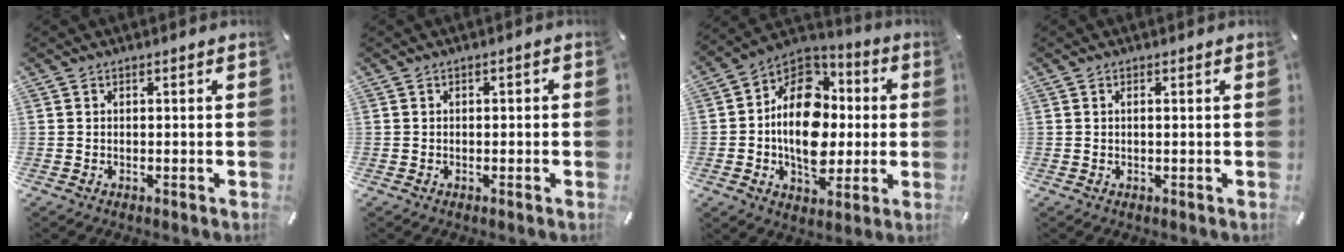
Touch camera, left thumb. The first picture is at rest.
{"total": 0.9, "force": [-0.5, 0.6, 0.6], "torque": [-0.012, 0.001, -0.010]}
{"total": 19.2, "force": [-1.5, 14.1, 12.9], "torque": [-0.233, 0.009, -0.030]}
{"total": 1.0, "force": [0.2, 0.0, 1.0], "torque": [-0.019, -0.002, 0.003]}